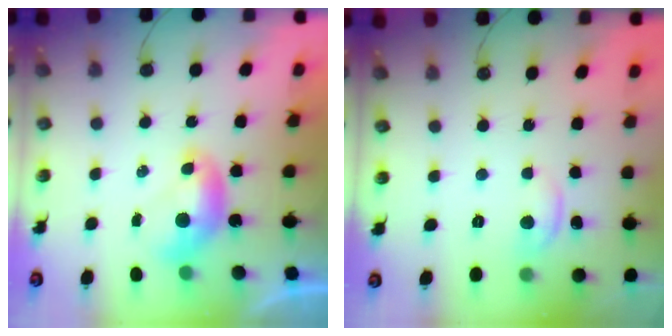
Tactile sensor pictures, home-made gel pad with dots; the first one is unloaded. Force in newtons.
{"total": 0.0}